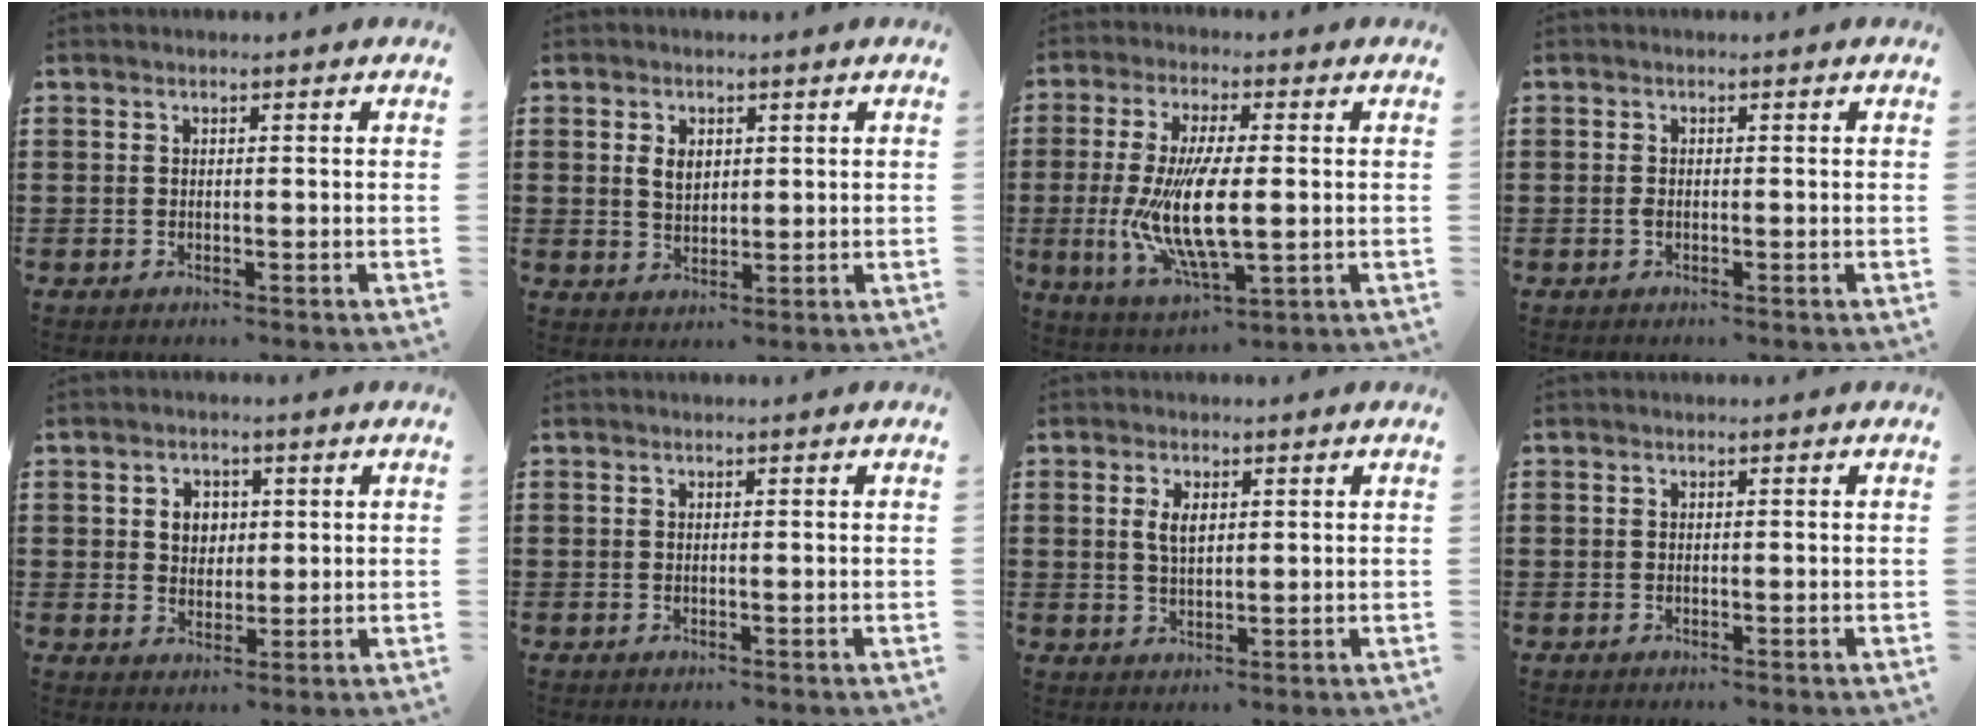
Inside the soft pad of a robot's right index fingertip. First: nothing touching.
{"total": 3.0, "force": [0.8, 2.0, 2.1], "torque": [-0.047, 0.009, 0.015]}
{"total": 12.2, "force": [-0.4, 4.4, 11.4], "torque": [-0.252, -0.019, -0.011]}
{"total": 0.9, "force": [-0.3, 0.4, 0.7], "torque": [-0.015, -0.002, -0.005]}
{"total": 3.6, "force": [0.8, 3.0, 1.8], "torque": [-0.047, 0.012, 0.010]}
{"total": 0.0}
{"total": 3.3, "force": [0.9, 1.6, 2.7], "torque": [-0.057, 0.007, 0.015]}
{"total": 0.0}